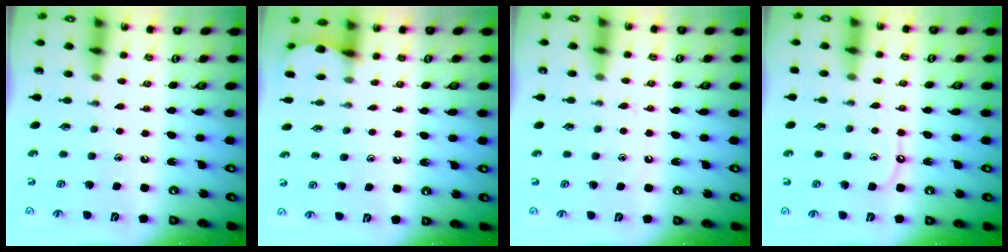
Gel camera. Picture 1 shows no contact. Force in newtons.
{"total": 2.1, "press": 2.1, "slide": 0.2}
{"total": 6.7, "press": 6.7, "slide": 0.9}
{"total": 6.3, "press": 6.2, "slide": 0.8}